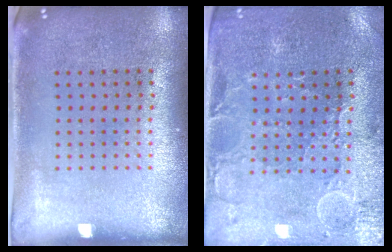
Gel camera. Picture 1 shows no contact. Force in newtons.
{"total": 0.8, "press": 0.7, "slide": 0.4}